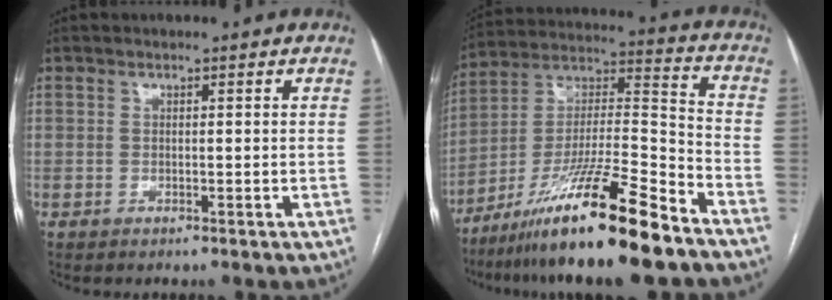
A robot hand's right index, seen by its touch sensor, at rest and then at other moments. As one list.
[{"total": 19.8, "force": [-14.1, 0.1, 13.9], "torque": [-0.265, -0.023, -0.250]}]